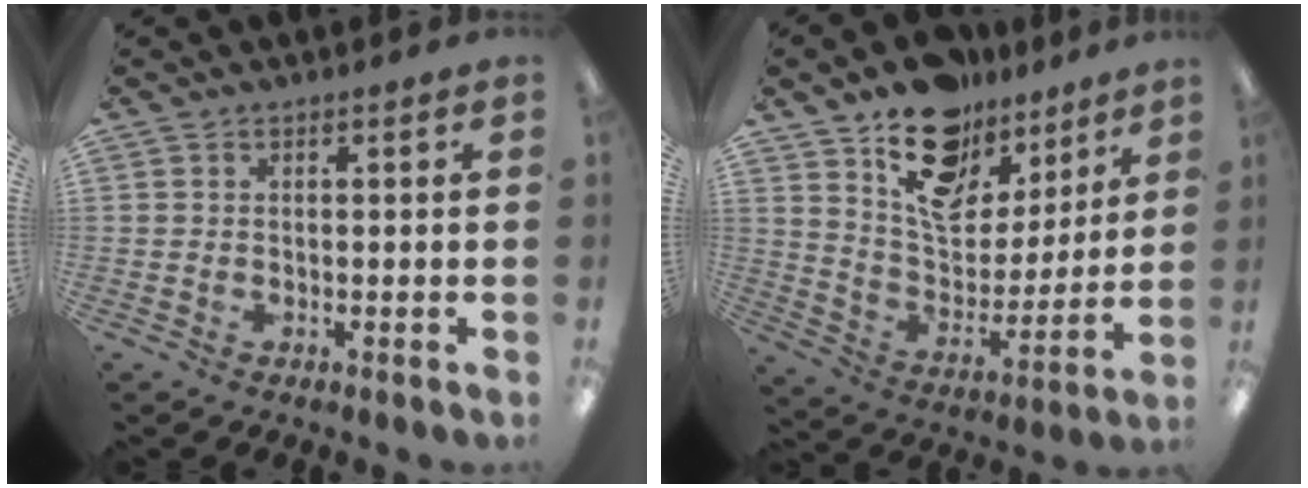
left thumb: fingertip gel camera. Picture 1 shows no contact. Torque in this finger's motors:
{"motor_torque": [0.40, 0.45, 1.38, -1.39, 0.09]}